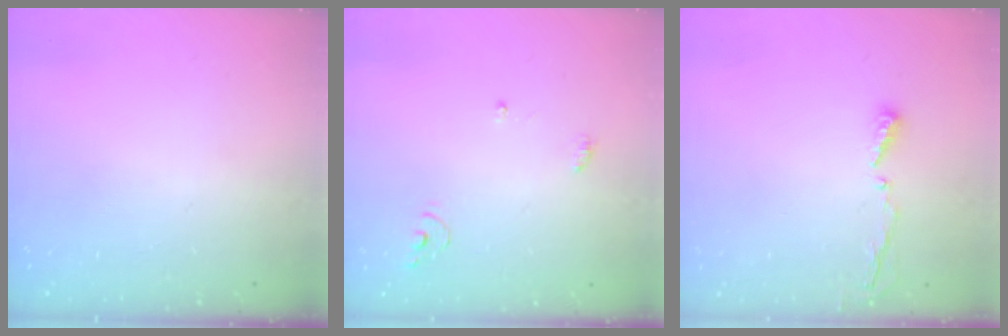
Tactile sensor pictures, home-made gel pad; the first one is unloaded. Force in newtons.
{"total": 4.1, "press": 4.0, "slide": 0.3}
{"total": 3.4, "press": 3.4, "slide": 0.4}